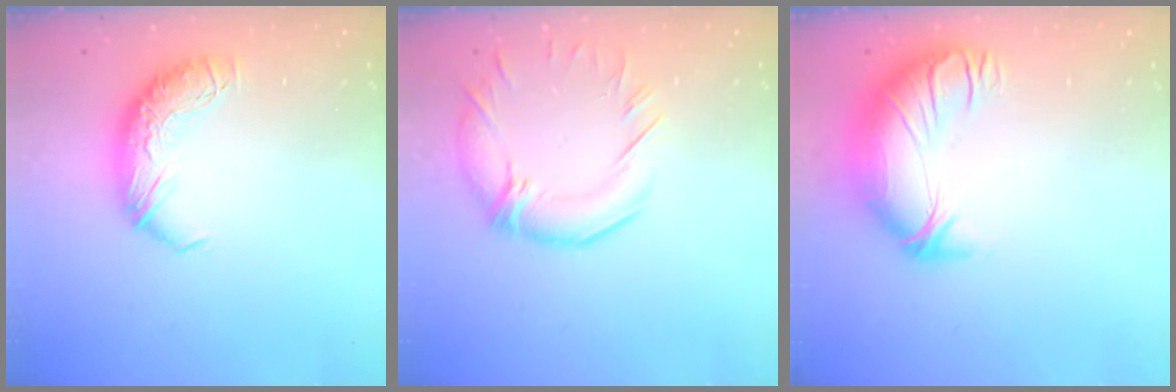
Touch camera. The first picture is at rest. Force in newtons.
{"total": 3.8, "press": 3.1, "slide": 2.3}
{"total": 3.8, "press": 2.1, "slide": 3.2}